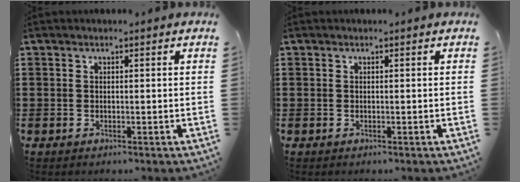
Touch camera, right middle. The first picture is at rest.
{"total": 0.0}